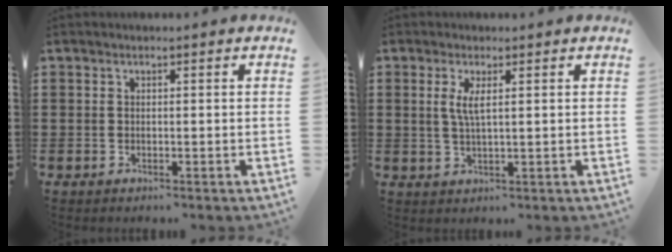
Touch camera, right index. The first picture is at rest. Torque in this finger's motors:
{"motor_torque": [0.10, -0.07, 0.09, 0.08]}